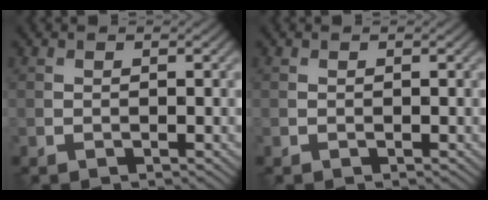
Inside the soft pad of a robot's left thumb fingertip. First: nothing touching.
{"total": 0.0}